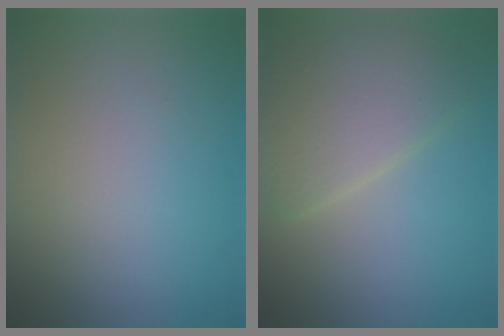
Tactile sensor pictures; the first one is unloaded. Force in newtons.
{"total": 4.7, "press": 4.7, "slide": 0.2}